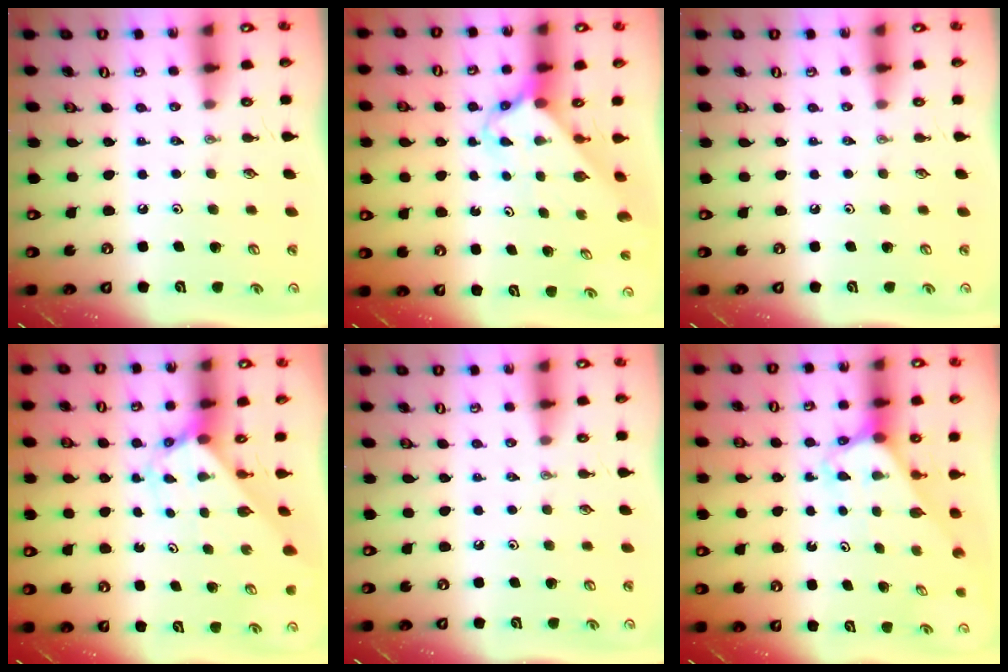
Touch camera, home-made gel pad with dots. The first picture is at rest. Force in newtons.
{"total": 2.5, "press": 2.5, "slide": 0.1}
{"total": 0.0}
{"total": 2.4, "press": 2.4, "slide": 0.2}
{"total": 0.0}
{"total": 2.7, "press": 2.7, "slide": 0.2}